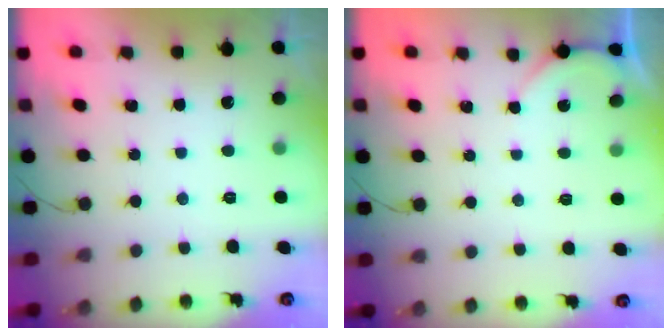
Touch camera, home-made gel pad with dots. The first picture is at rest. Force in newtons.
{"total": 1.6, "press": 1.6, "slide": 0.2}